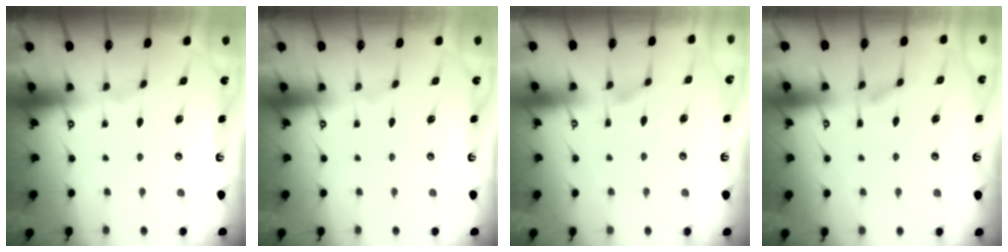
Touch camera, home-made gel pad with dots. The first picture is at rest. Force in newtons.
{"total": 0.0}
{"total": 2.8, "press": 2.6, "slide": 1.2}
{"total": 1.4, "press": 0.5, "slide": 1.3}